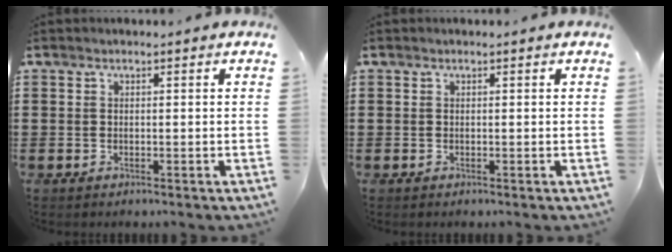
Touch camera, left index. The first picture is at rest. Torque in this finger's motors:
{"motor_torque": [-0.01, 0.01, -0.01, 0.01]}